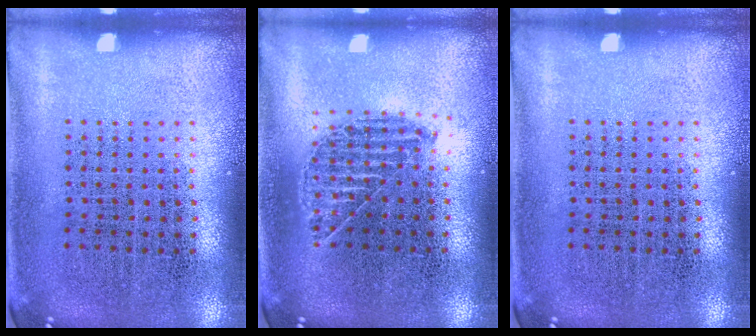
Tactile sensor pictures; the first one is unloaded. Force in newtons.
{"total": 1.0, "press": 0.9, "slide": 0.3}
{"total": 0.0}